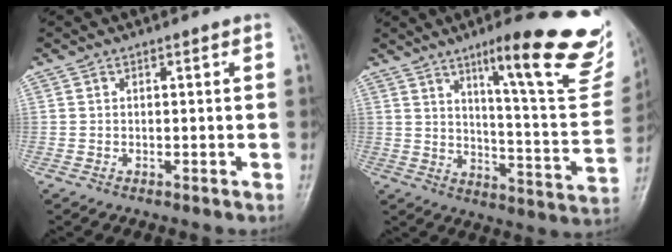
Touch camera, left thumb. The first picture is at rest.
{"total": 23.5, "force": [14.5, 3.9, 18.0], "torque": [-0.210, -0.068, 0.204]}